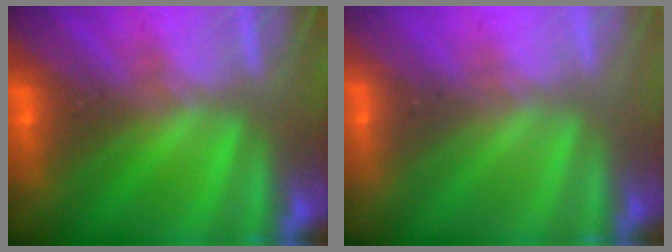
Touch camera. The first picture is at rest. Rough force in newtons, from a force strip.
{"total": 2.8}